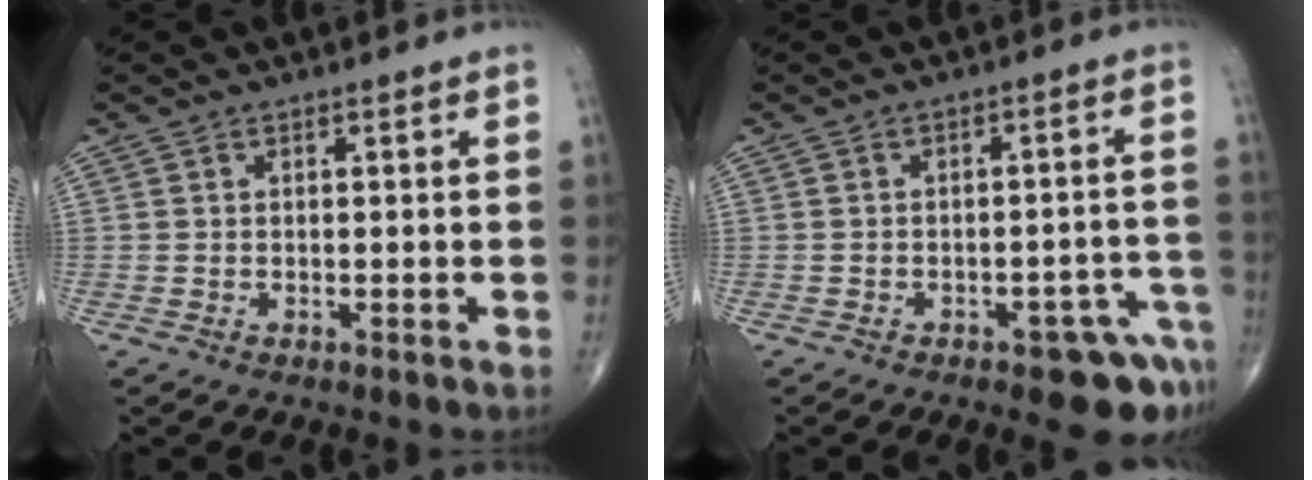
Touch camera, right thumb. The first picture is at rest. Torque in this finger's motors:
{"motor_torque": [1.30, 0.77, 0.60, -0.86, 0.15]}